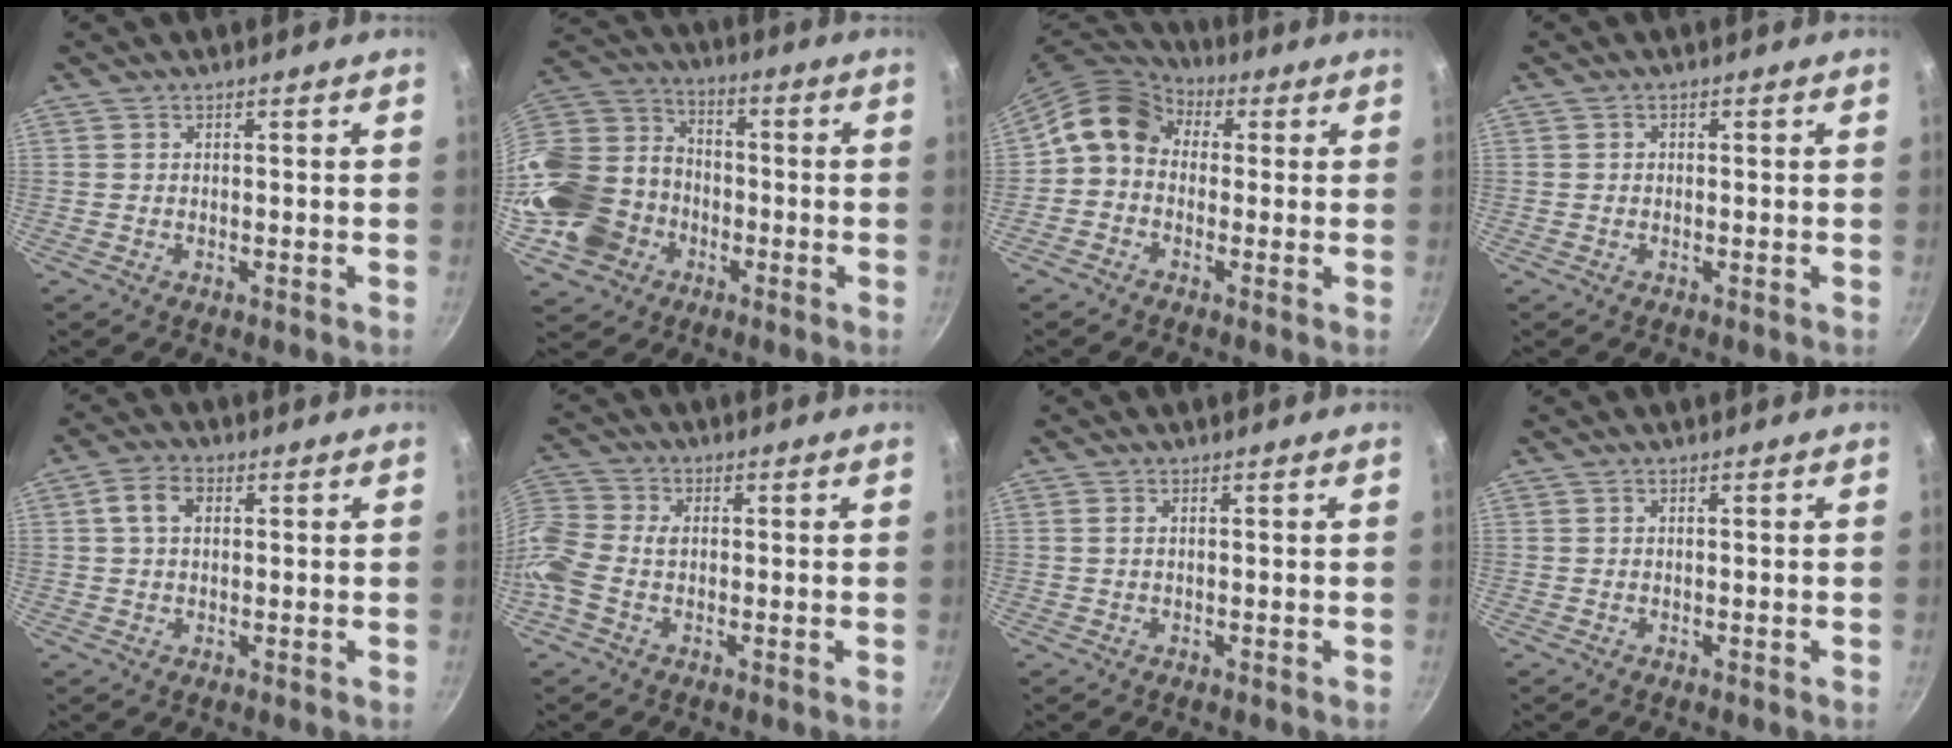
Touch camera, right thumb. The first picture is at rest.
{"total": 22.2, "force": [-6.4, 18.4, 10.7], "torque": [-0.225, 0.056, -0.113]}
{"total": 10.6, "force": [0.7, 8.6, 6.2], "torque": [-0.096, 0.034, -0.015]}
{"total": 0.5, "force": [-0.1, 0.5, 0.1], "torque": [0.000, 0.002, -0.002]}
{"total": 4.5, "force": [1.0, 3.2, 3.0], "torque": [-0.049, 0.009, 0.013]}
{"total": 11.1, "force": [-1.7, 8.1, 7.3], "torque": [-0.168, 0.022, -0.059]}
{"total": 0.7, "force": [0.1, 0.4, 0.6], "torque": [-0.011, 0.001, 0.000]}
{"total": 0.0}